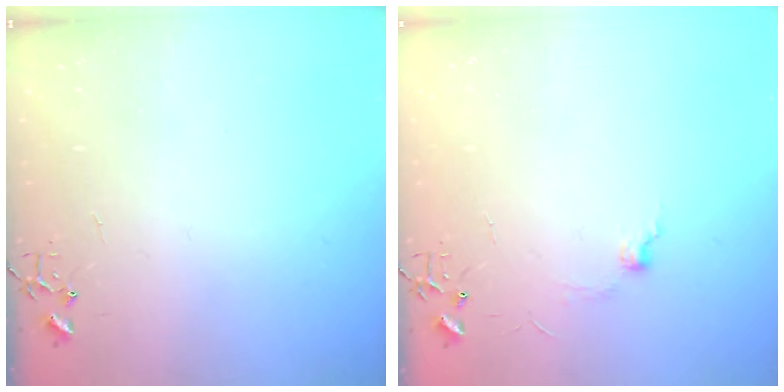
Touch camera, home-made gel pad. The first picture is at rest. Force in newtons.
{"total": 5.3, "press": 5.2, "slide": 0.7}